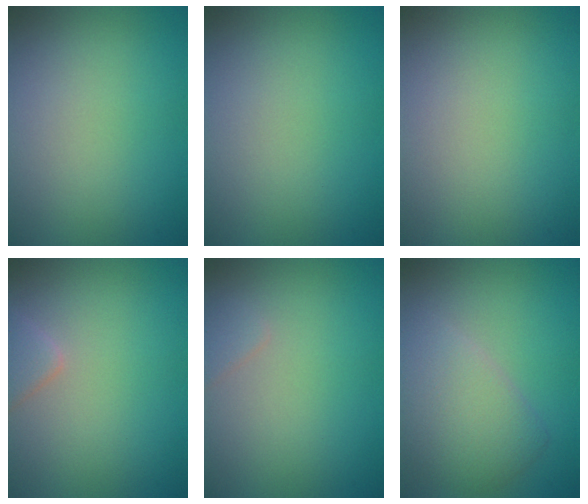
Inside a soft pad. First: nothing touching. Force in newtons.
{"total": 0.0}
{"total": 0.0}
{"total": 1.7, "press": 1.7, "slide": 0.1}
{"total": 0.9, "press": 0.9, "slide": 0.1}
{"total": 4.5, "press": 4.5, "slide": 0.2}